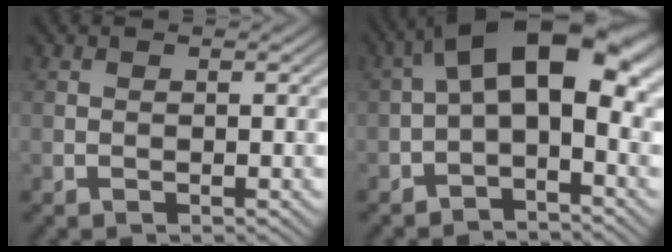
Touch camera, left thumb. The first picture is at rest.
{"total": 11.4, "force": [0.4, 5.4, 10.1], "torque": [-0.157, 0.029, -0.008]}